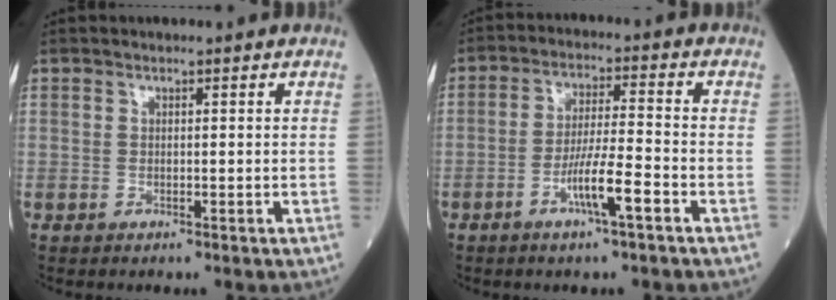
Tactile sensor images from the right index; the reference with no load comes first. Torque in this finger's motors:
{"motor_torque": [0.83, -0.60, 0.56, 0.16]}